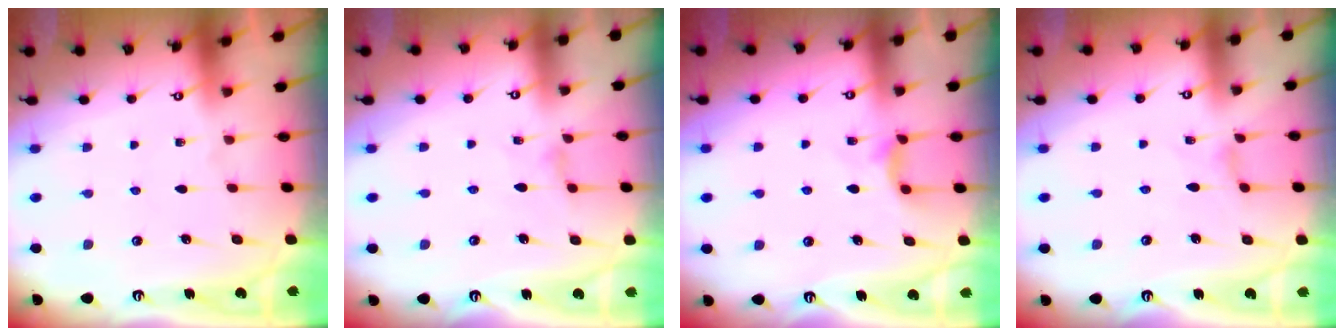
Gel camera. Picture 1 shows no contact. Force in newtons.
{"total": 1.2, "press": 1.2, "slide": 0.3}
{"total": 6.0, "press": 5.9, "slide": 0.6}
{"total": 0.7, "press": 0.6, "slide": 0.3}